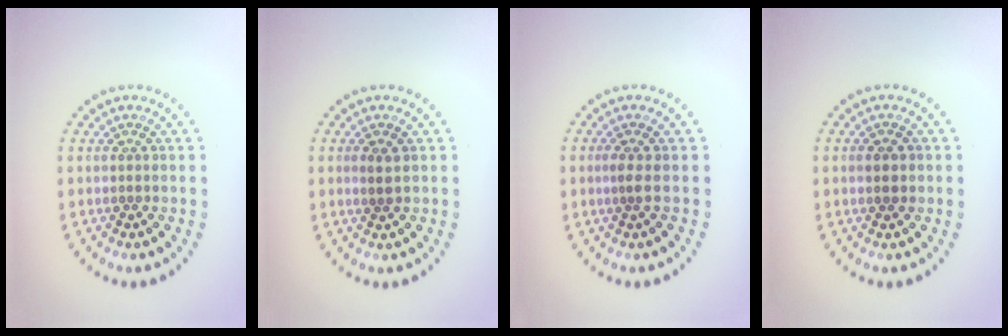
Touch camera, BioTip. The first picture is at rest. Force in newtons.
{"total": 1.1, "press": 1.1, "slide": 0.3}
{"total": 1.0, "press": 0.6, "slide": 0.7}
{"total": 1.2, "press": 1.2, "slide": 0.2}